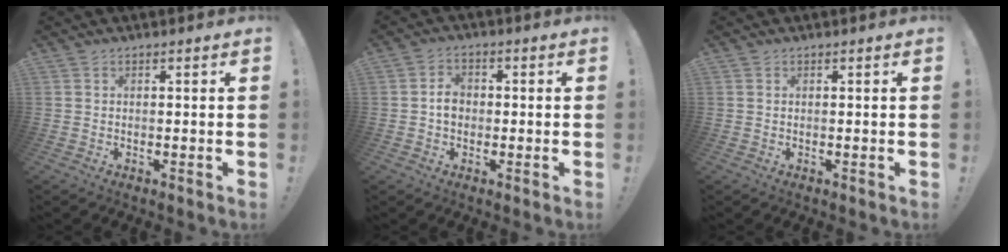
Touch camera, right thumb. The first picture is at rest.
{"total": 4.7, "force": [-0.5, 3.7, 2.7], "torque": [-0.034, 0.008, -0.010]}
{"total": 0.0}